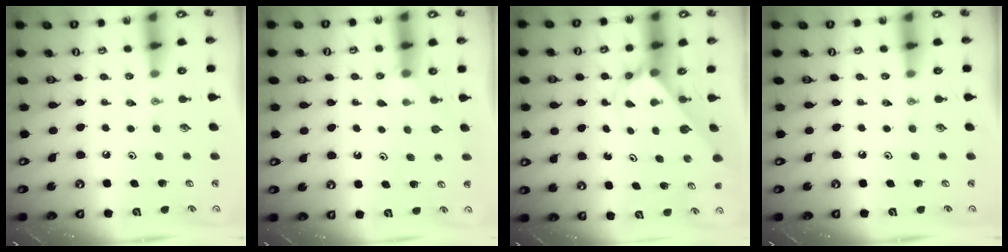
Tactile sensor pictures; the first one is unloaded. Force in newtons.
{"total": 5.2, "press": 5.2, "slide": 0.6}
{"total": 2.6, "press": 2.6, "slide": 0.2}
{"total": 0.0}